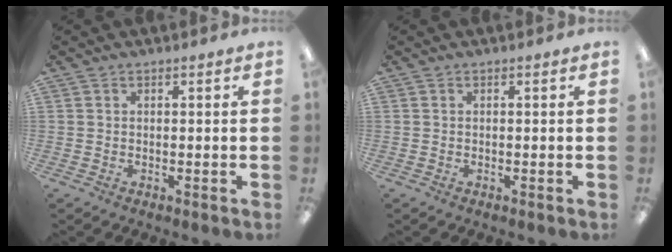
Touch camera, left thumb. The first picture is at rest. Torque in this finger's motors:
{"motor_torque": [-0.02, -0.01, -0.01, 0.01, 0.00]}